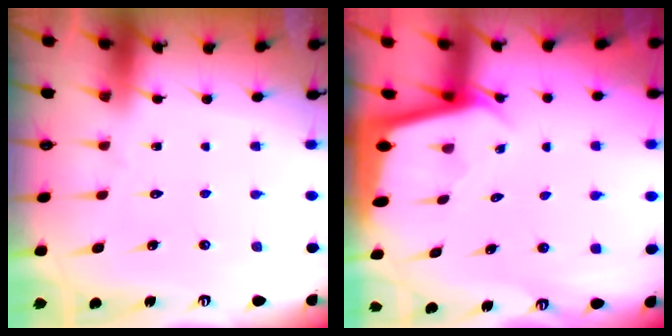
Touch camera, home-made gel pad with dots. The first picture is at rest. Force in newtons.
{"total": 2.0, "press": 2.0, "slide": 0.1}